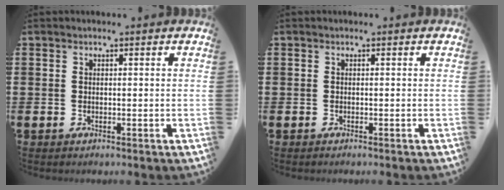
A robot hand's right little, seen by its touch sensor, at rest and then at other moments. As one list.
[{"total": 0.0}]